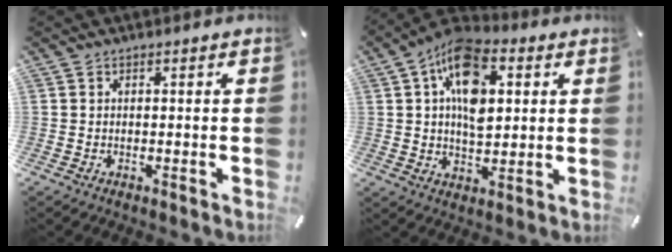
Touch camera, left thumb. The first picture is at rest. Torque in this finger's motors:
{"motor_torque": [2.27, 2.74, 0.98, 0.34, 0.23]}